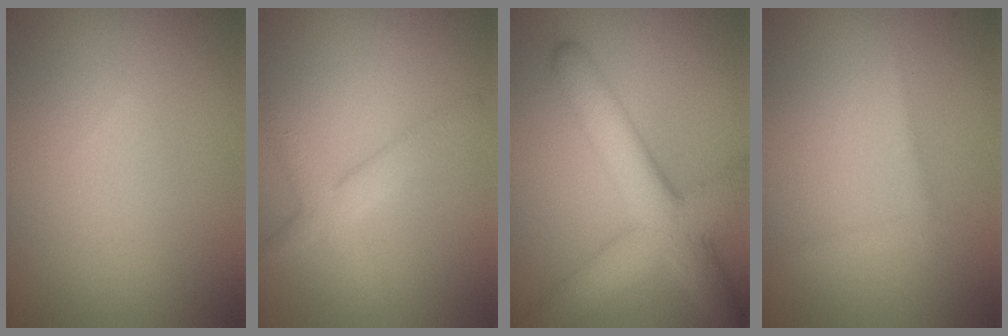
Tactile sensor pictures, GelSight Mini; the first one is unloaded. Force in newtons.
{"total": 2.7, "press": 2.7, "slide": 0.1}
{"total": 7.9, "press": 7.9, "slide": 0.3}
{"total": 0.8, "press": 0.8, "slide": 0.0}